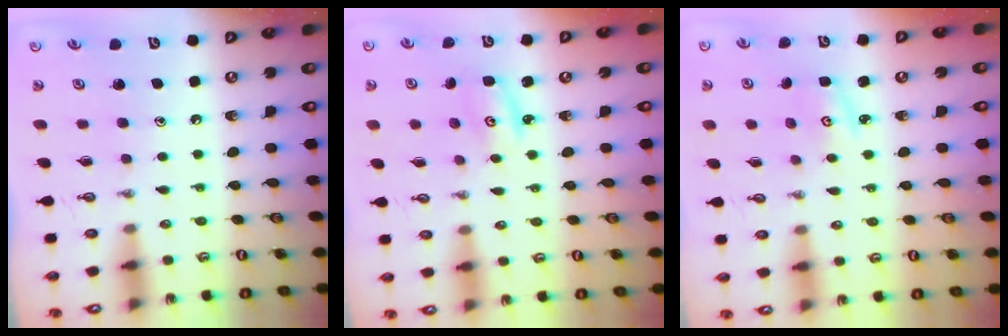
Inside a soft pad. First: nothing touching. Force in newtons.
{"total": 2.8, "press": 2.8, "slide": 0.3}
{"total": 3.1, "press": 3.0, "slide": 0.4}